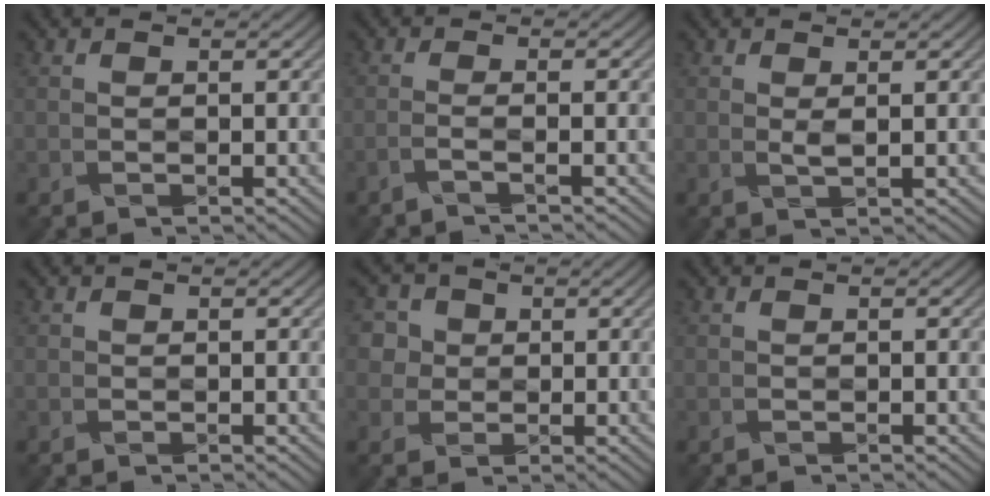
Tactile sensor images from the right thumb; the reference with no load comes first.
{"total": 1.6, "force": [-1.2, 0.1, 1.1], "torque": [-0.006, 0.007, -0.040]}
{"total": 0.9, "force": [0.5, 0.1, 0.7], "torque": [-0.017, 0.002, 0.012]}
{"total": 0.0}
{"total": 5.2, "force": [2.3, 4.6, 1.2], "torque": [-0.040, 0.009, 0.031]}
{"total": 0.0}